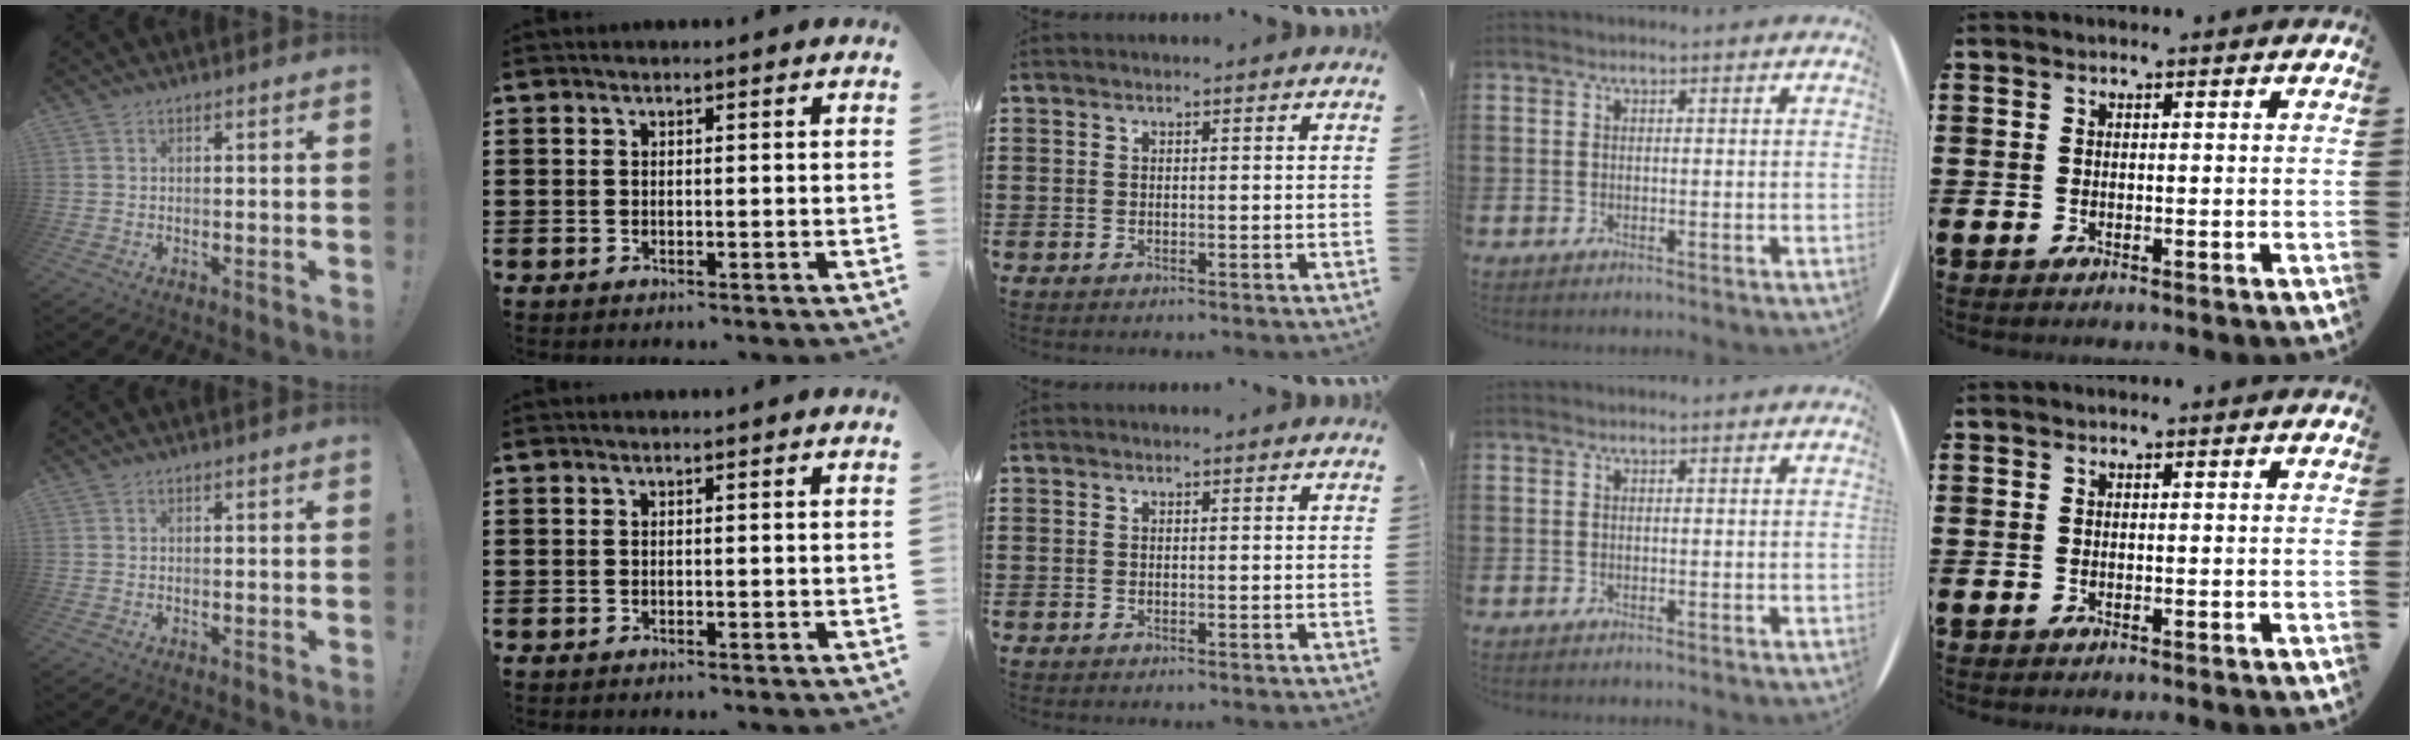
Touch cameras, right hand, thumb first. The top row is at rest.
{}